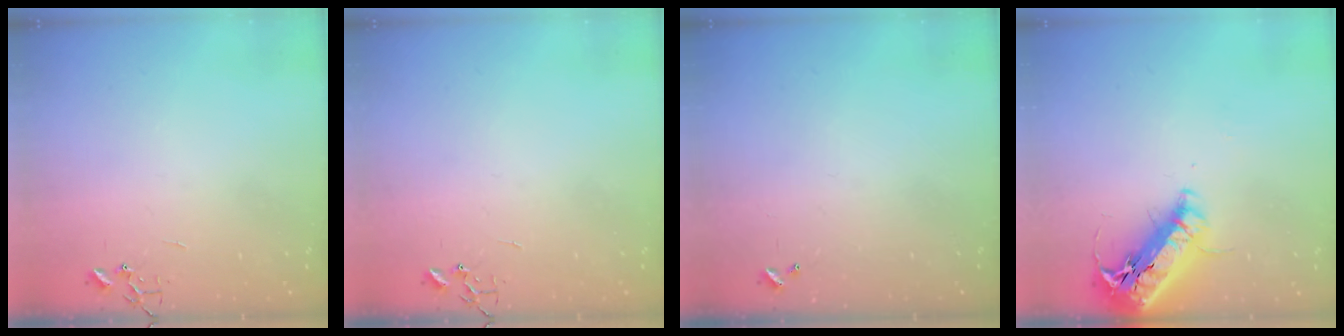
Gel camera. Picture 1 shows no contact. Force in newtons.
{"total": 0.0}
{"total": 0.0}
{"total": 21.2, "press": 20.8, "slide": 4.0}